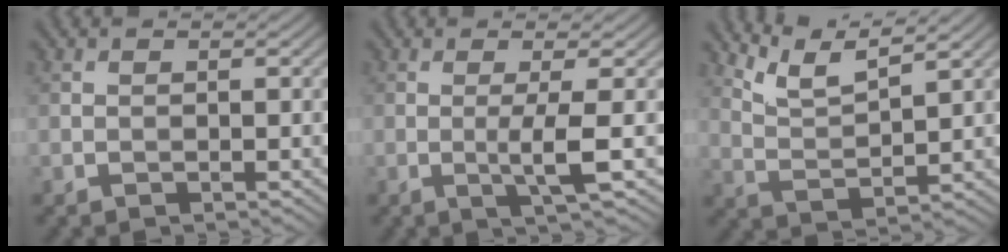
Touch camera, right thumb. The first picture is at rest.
{"total": 3.9, "force": [-0.3, 0.2, 3.9], "torque": [-0.070, 0.006, -0.013]}
{"total": 6.4, "force": [5.1, 1.0, 3.7], "torque": [-0.088, 0.003, 0.109]}